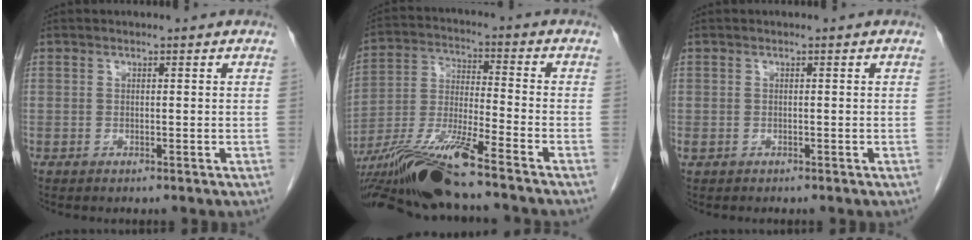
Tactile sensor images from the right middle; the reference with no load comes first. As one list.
[{"total": 15.3, "force": [-12.0, -0.7, 9.5], "torque": [-0.199, -0.022, -0.224]}, {"total": 0.6, "force": [-0.3, 0.4, 0.3], "torque": [-0.009, 0.001, -0.001]}]